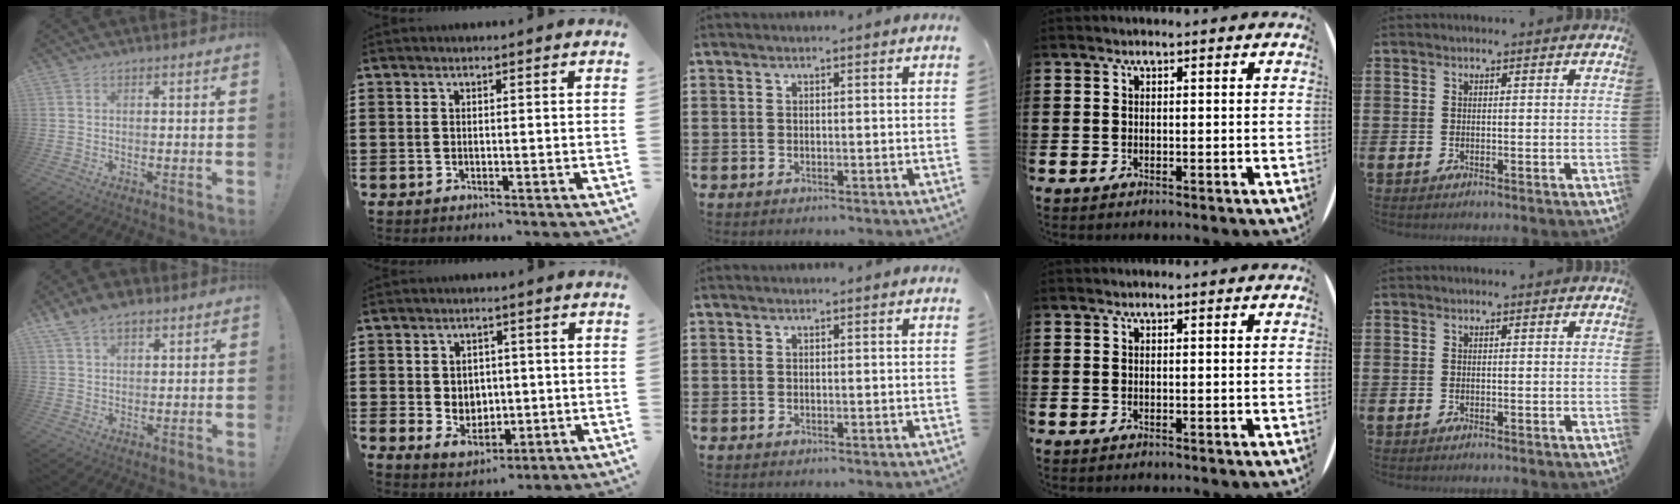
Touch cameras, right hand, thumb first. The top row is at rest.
{"thumb": {"total": 6.4, "force": [4.4, 3.5, 3.2], "torque": [-0.062, -0.011, 0.085]}, "index": {"total": 3.9, "force": [0.1, 3.6, 1.6], "torque": [-0.029, 0.005, -0.003]}}